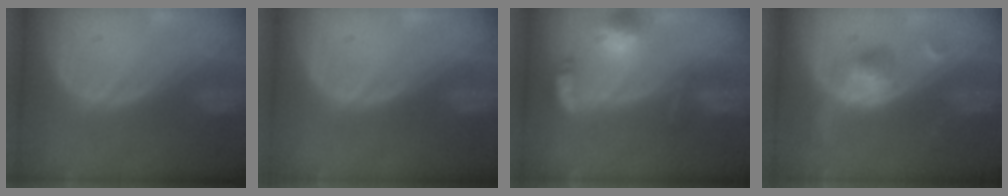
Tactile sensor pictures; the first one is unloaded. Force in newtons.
{"total": 0.0}
{"total": 6.7, "press": 6.4, "slide": 2.0}
{"total": 5.2, "press": 4.9, "slide": 1.8}